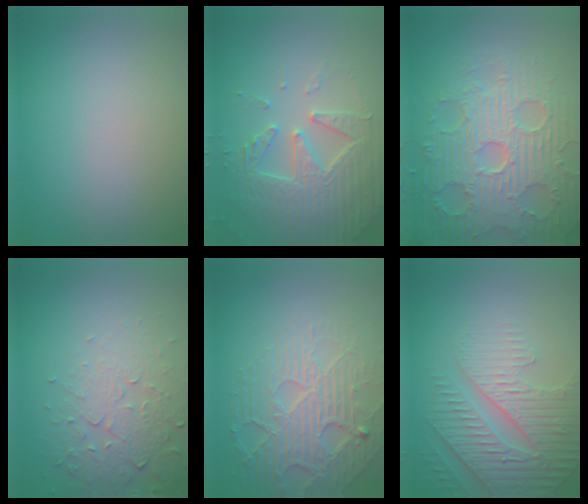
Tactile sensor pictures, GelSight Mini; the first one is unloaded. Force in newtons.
{"total": 5.0, "press": 4.9, "slide": 1.0}
{"total": 9.1, "press": 6.7, "slide": 6.2}
{"total": 5.0, "press": 3.6, "slide": 3.4}
{"total": 7.1, "press": 5.1, "slide": 4.9}
{"total": 5.5, "press": 4.8, "slide": 2.7}